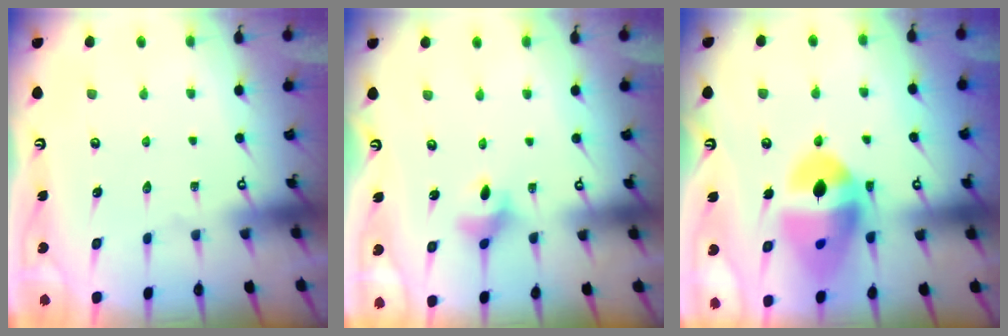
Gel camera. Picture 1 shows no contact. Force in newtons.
{"total": 5.1, "press": 4.7, "slide": 1.8}
{"total": 16.3, "press": 16.2, "slide": 1.9}